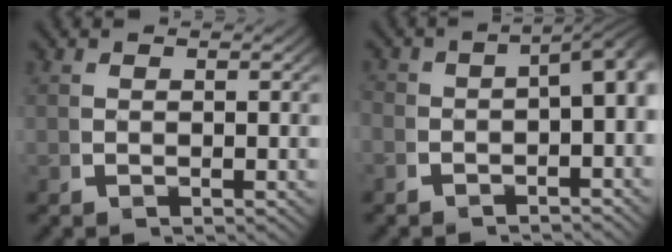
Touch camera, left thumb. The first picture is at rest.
{"total": 4.7, "force": [-0.9, 2.6, 3.8], "torque": [-0.042, -0.002, -0.018]}